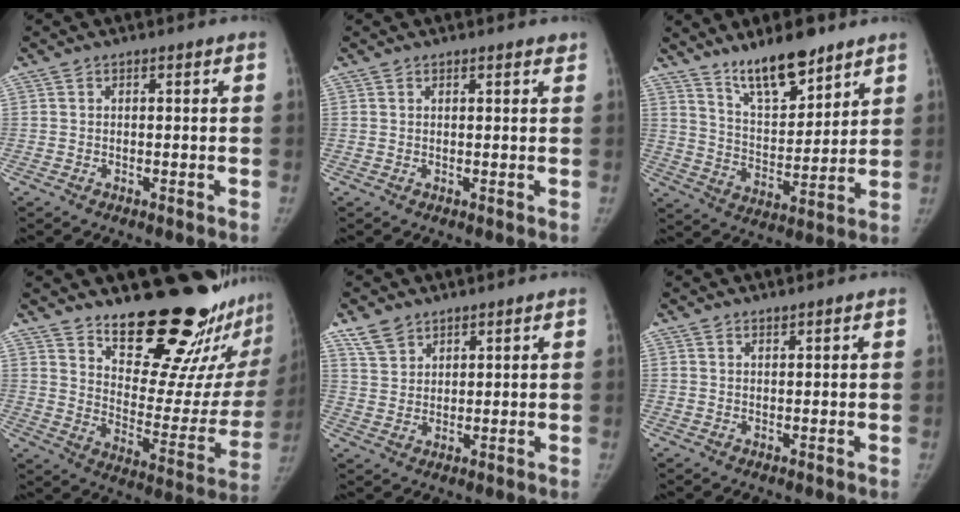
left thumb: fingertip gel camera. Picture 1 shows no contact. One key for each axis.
{"total": 1.4, "fx": 1.2, "fy": 0.4, "fz": 0.6, "tx": -0.003, "ty": -0.003, "tz": 0.016}
{"total": 12.8, "fx": 9.8, "fy": 4.0, "fz": 7.2, "tx": -0.098, "ty": -0.071, "tz": 0.178}
{"total": 25.3, "fx": 20.9, "fy": 7.1, "fz": 12.2, "tx": -0.137, "ty": -0.170, "tz": 0.292}
{"total": 5.0, "fx": 3.8, "fy": 2.8, "fz": 1.5, "tx": -0.019, "ty": -0.015, "tz": 0.082}
{"total": 0.8, "fx": 0.8, "fy": 0.1, "fz": 0.2, "tx": -0.002, "ty": -0.007, "tz": 0.015}